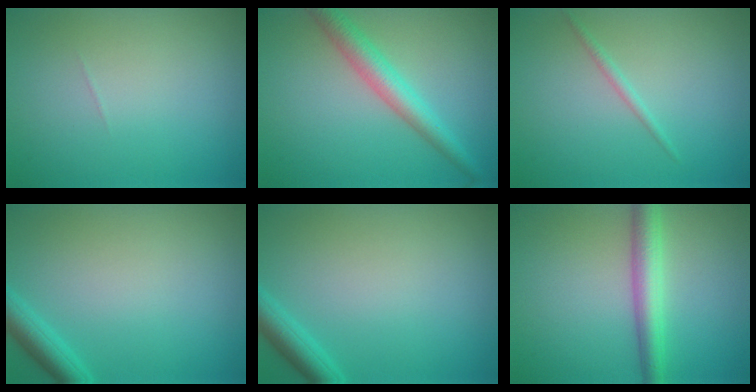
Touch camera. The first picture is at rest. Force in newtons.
{"total": 4.0, "press": 4.0, "slide": 0.1}
{"total": 1.0, "press": 1.0, "slide": 0.0}
{"total": 2.4, "press": 2.4, "slide": 0.2}
{"total": 2.4, "press": 2.4, "slide": 0.2}
{"total": 4.0, "press": 4.0, "slide": 0.2}